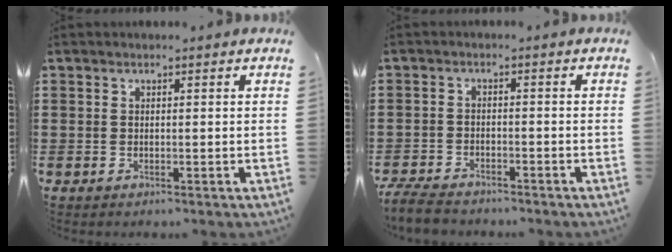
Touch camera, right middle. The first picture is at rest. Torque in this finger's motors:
{"motor_torque": [1.06, 0.65, 0.35, 0.09]}